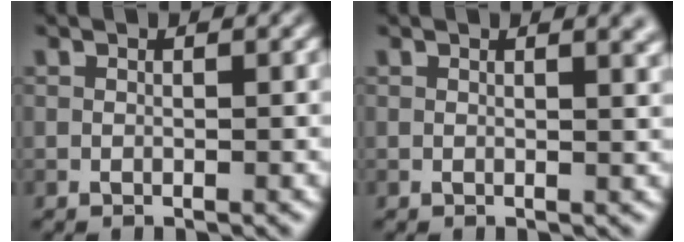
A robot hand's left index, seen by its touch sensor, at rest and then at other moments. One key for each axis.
{"total": 2.6, "fx": 1.5, "fy": 1.1, "fz": 1.9, "tx": -0.004, "ty": 0.015, "tz": 0.010}